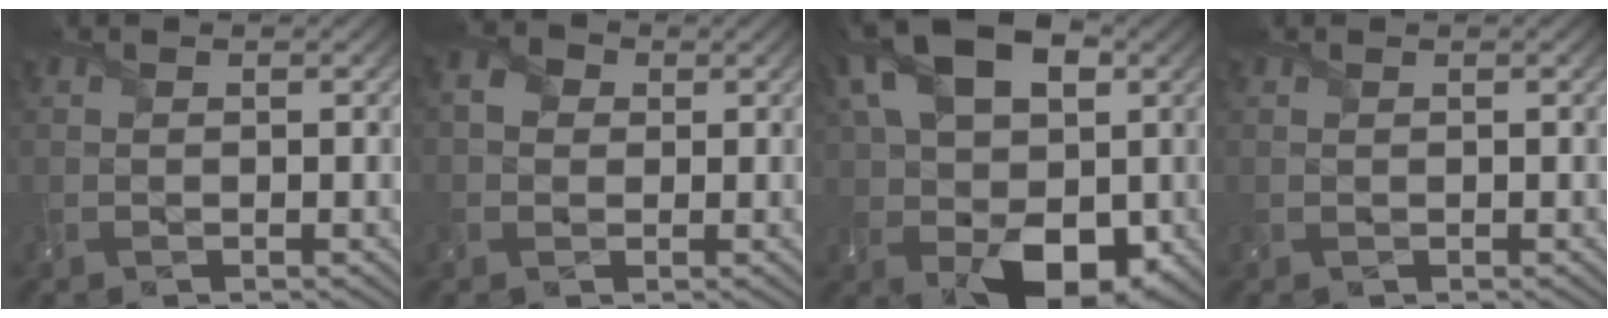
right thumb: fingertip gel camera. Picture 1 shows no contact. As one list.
[{"total": 2.4, "force": [0.3, 2.2, 1.1], "torque": [-0.026, 0.004, -0.004]}, {"total": 17.5, "force": [2.5, 11.2, 13.2], "torque": [-0.232, -0.004, 0.046]}, {"total": 0.0}]